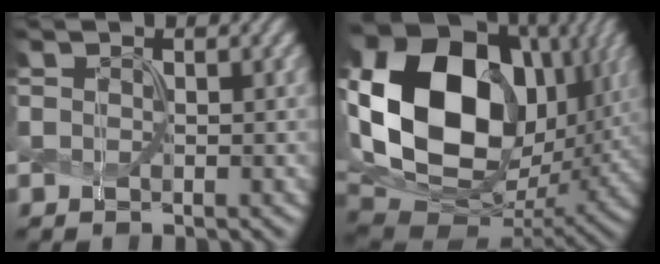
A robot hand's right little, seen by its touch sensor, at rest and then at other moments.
{"total": 19.5, "force": [3.0, 14.5, 12.6], "torque": [-0.282, 0.010, 0.062]}